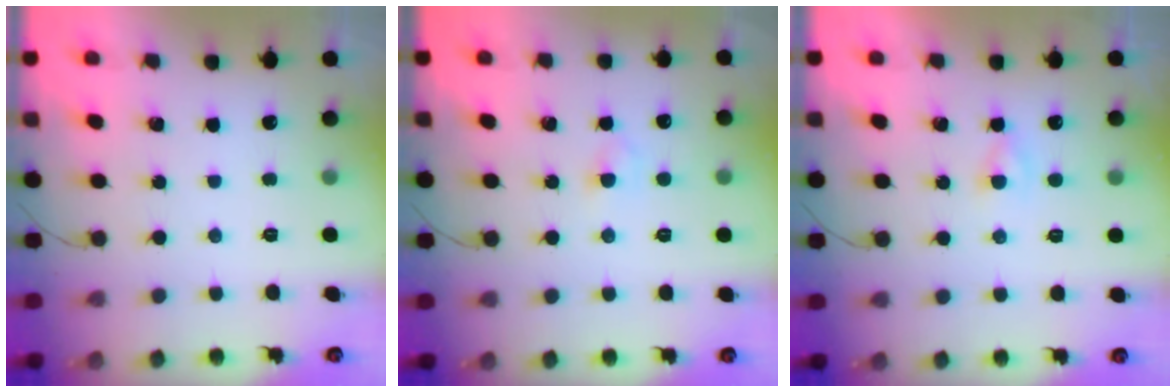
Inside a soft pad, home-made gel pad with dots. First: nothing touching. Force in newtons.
{"total": 2.7, "press": 2.5, "slide": 1.1}
{"total": 1.6, "press": 1.4, "slide": 0.8}